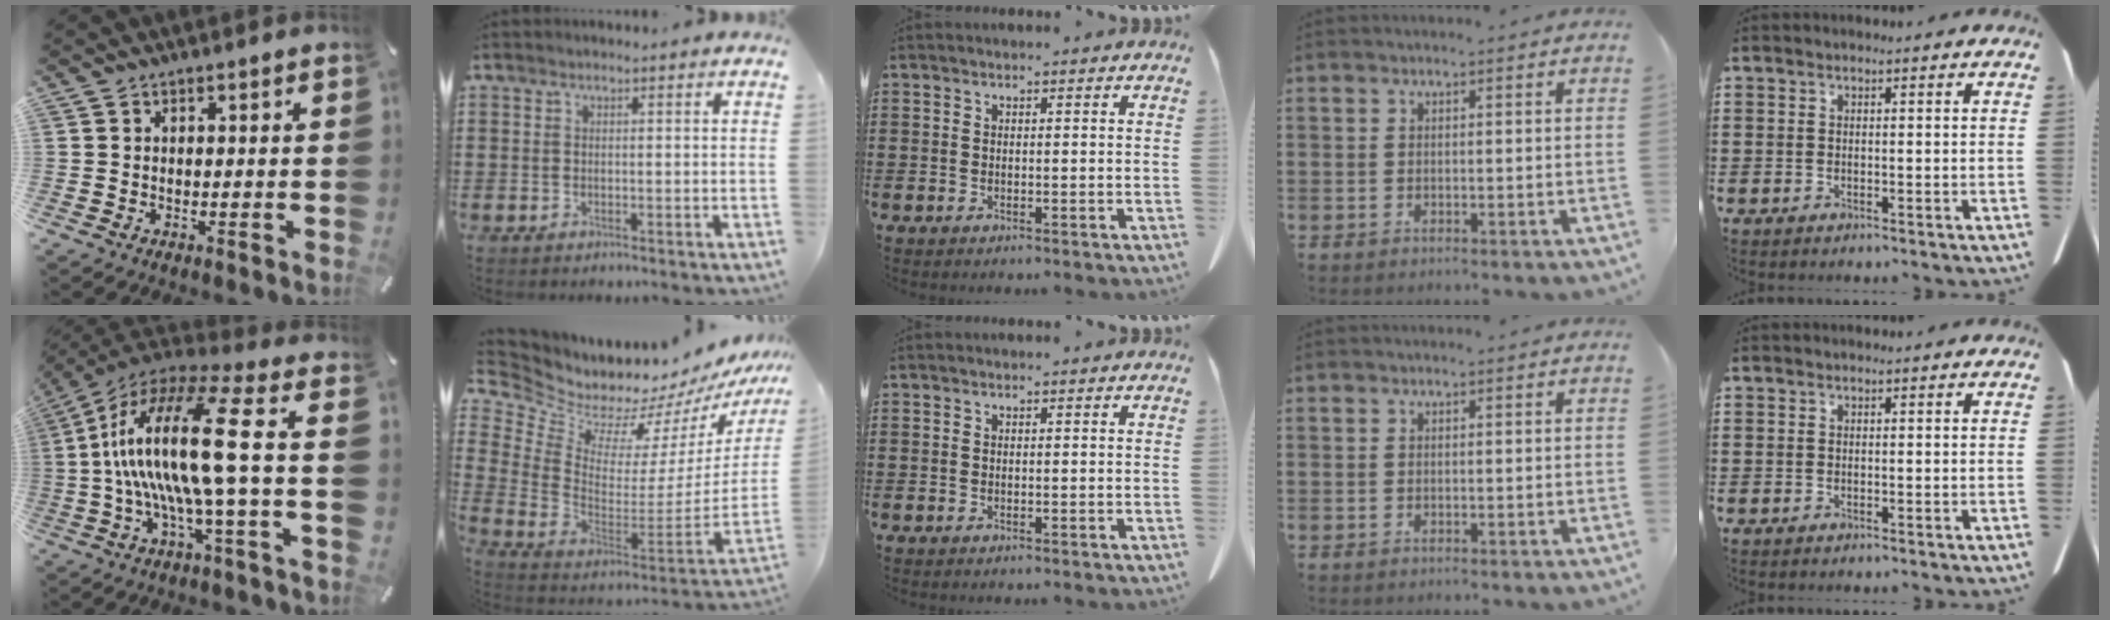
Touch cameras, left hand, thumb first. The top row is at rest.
{"thumb": {"total": 21.5, "force": [0.6, 2.7, 21.3], "torque": [-0.457, -0.021, -0.008]}, "index": {"total": 6.4, "force": [5.7, 2.9, 0.1], "torque": [-0.041, -0.066, 0.096]}}